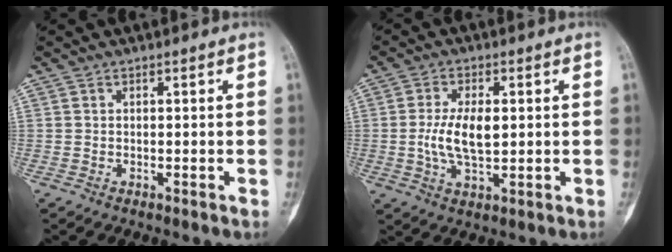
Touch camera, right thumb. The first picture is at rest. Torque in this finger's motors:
{"motor_torque": [0.92, 1.12, 0.69, -0.55, 0.27]}